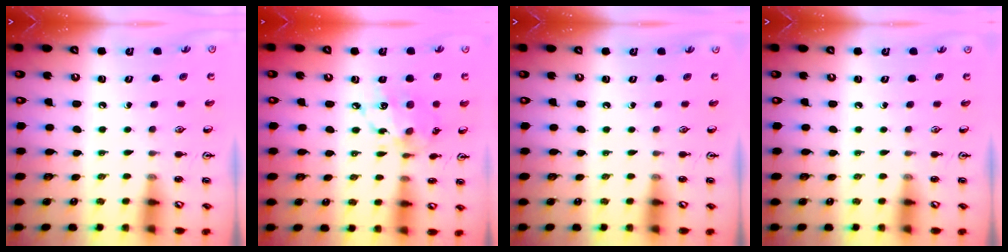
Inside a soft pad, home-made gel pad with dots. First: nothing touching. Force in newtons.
{"total": 12.2, "press": 12.1, "slide": 0.8}
{"total": 0.0}
{"total": 0.0}